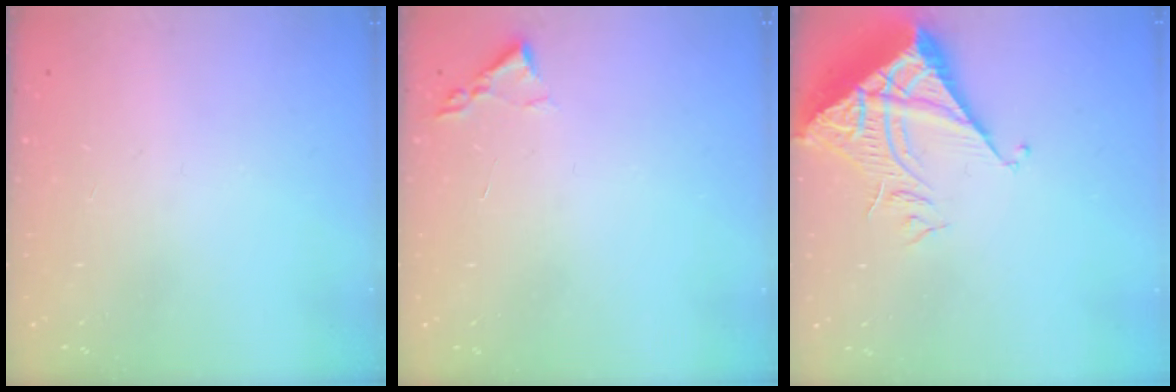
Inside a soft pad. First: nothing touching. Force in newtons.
{"total": 1.8, "press": 1.8, "slide": 0.3}
{"total": 8.4, "press": 8.4, "slide": 1.0}